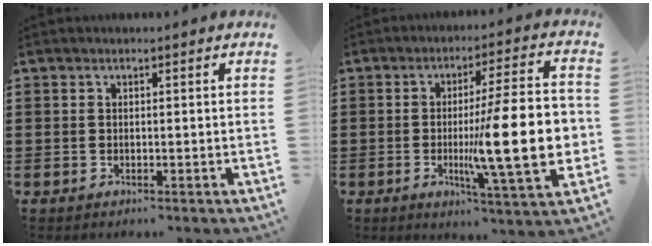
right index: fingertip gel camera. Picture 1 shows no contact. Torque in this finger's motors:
{"motor_torque": [2.14, 0.00, 1.05, 0.21]}